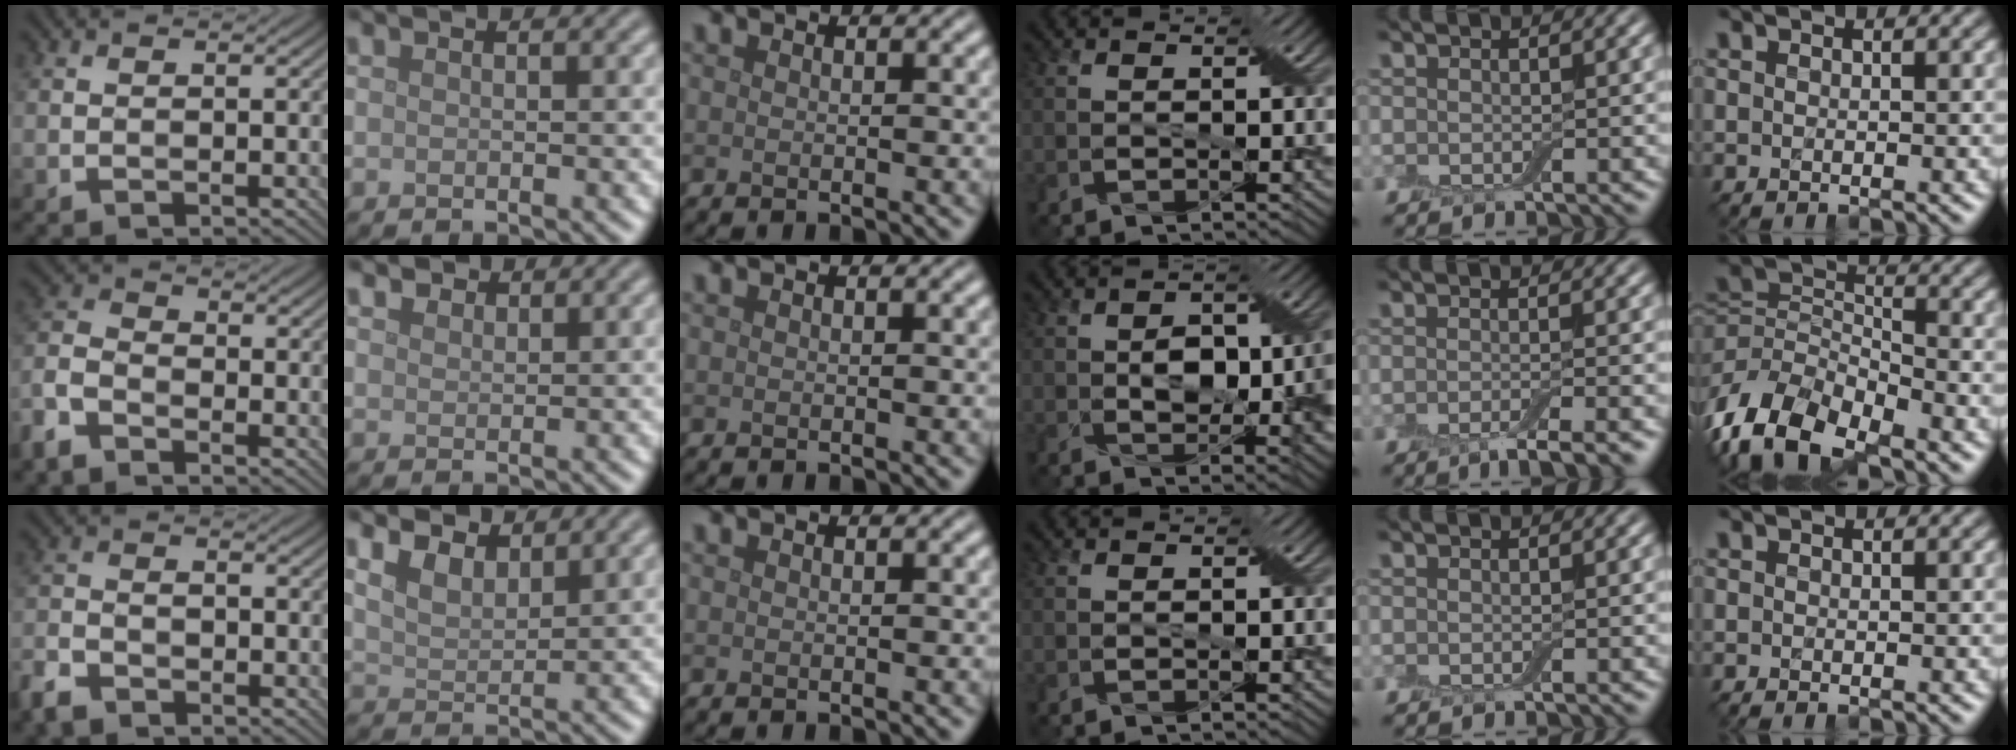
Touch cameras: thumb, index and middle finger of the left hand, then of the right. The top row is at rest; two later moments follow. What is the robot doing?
{"motion": "insert", "object": "backpack"}